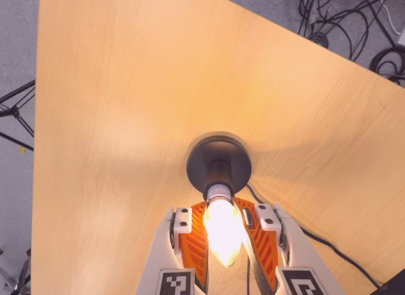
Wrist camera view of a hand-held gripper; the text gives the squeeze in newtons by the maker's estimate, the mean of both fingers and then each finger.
{"total": 21.6, "left": 25.6, "right": 17.6}